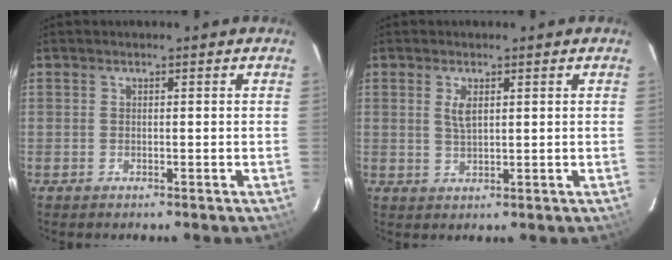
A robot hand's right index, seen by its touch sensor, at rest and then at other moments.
{"total": 2.8, "force": [1.0, 1.2, 2.3], "torque": [-0.045, -0.001, 0.019]}